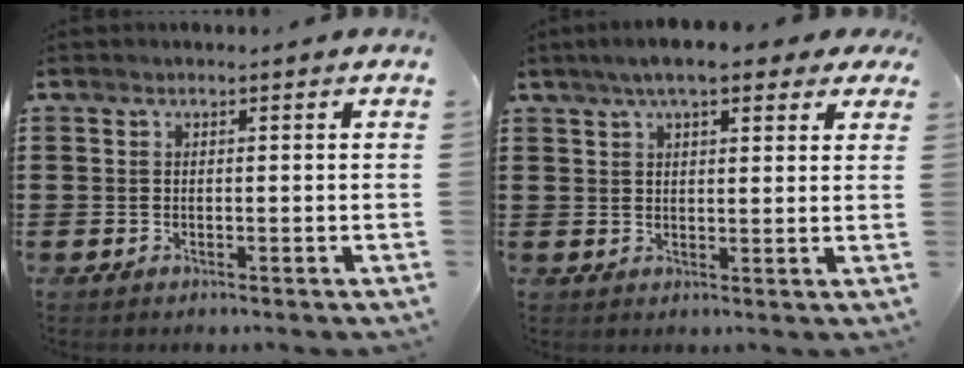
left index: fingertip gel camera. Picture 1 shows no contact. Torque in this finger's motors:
{"motor_torque": [2.14, 0.00, 0.82, 0.06]}